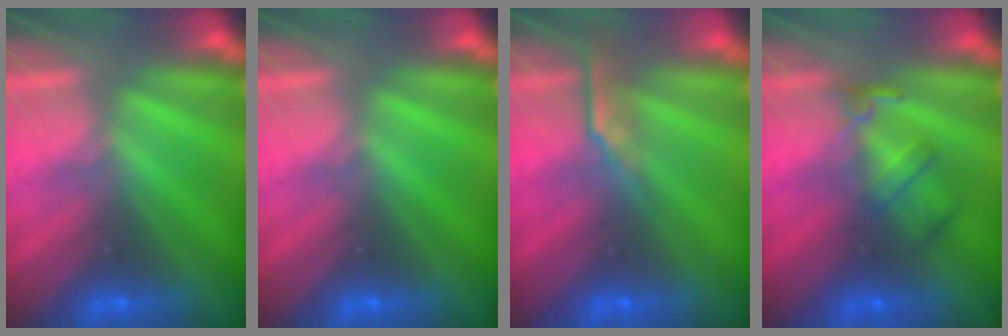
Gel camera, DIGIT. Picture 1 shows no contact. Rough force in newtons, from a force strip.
{"total": 0.0}
{"total": 2.7}
{"total": 2.4}